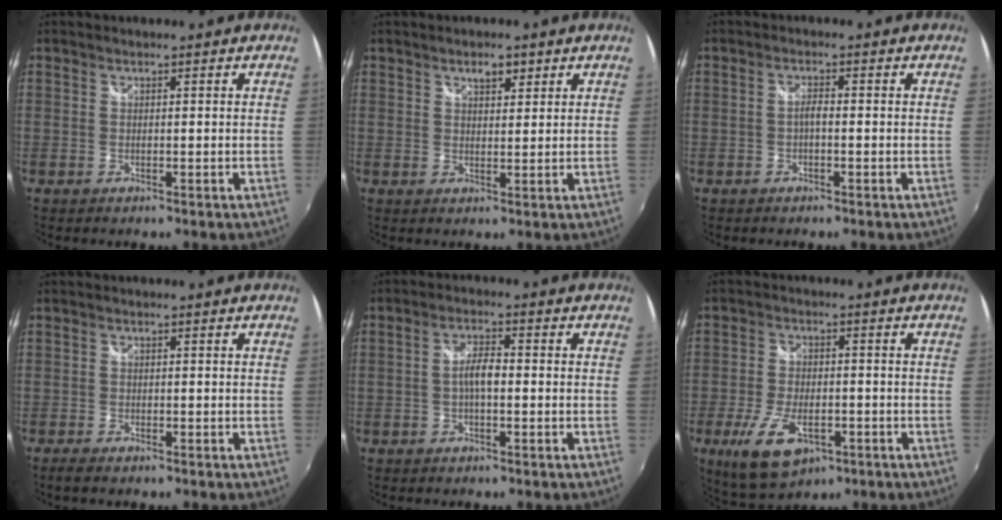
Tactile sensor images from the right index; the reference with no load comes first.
{"total": 3.1, "force": [1.9, 1.6, 1.8], "torque": [-0.025, 0.007, 0.031]}
{"total": 1.5, "force": [-0.6, 0.4, 1.3], "torque": [-0.027, 0.005, -0.012]}
{"total": 2.5, "force": [-2.0, 0.8, 1.4], "torque": [-0.033, -0.010, -0.037]}
{"total": 3.5, "force": [-0.7, 1.0, 3.2], "torque": [-0.063, 0.009, -0.014]}
{"total": 11.4, "force": [-5.2, 5.7, 8.3], "torque": [-0.182, -0.023, -0.086]}